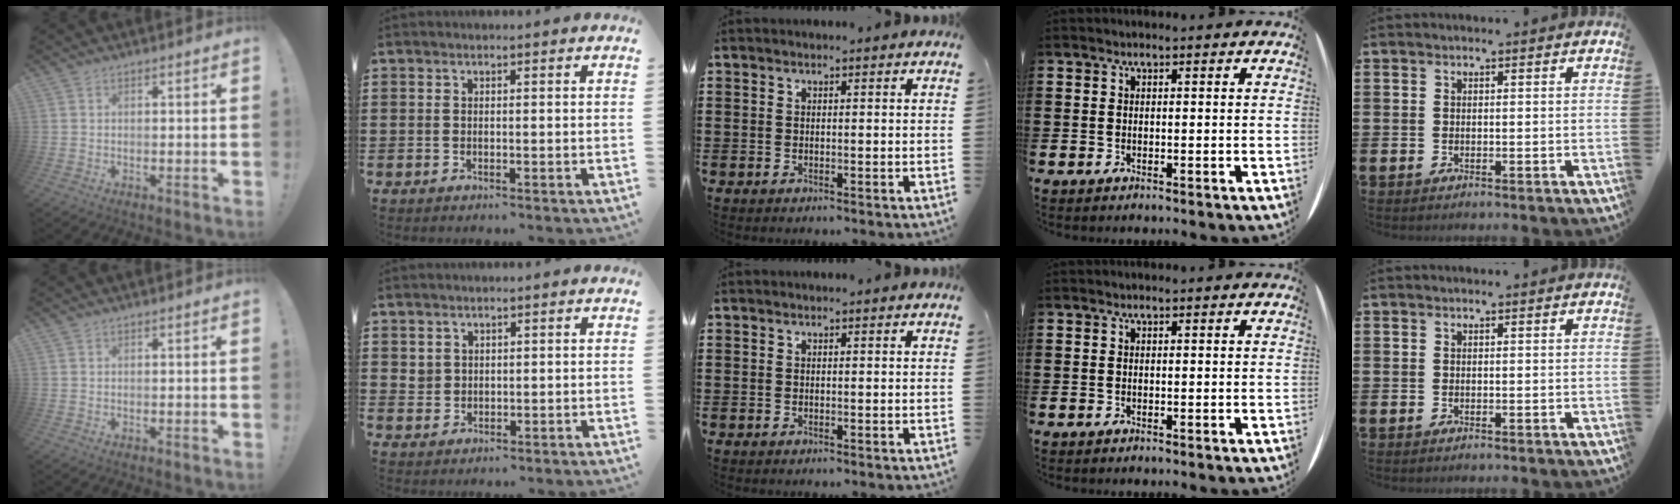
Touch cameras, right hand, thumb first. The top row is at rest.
{"index": {"total": 1.9, "force": [1.2, 1.4, 0.3], "torque": [-0.011, 0.005, 0.024]}}